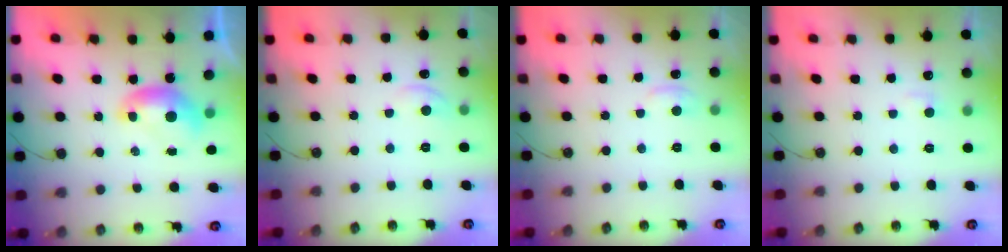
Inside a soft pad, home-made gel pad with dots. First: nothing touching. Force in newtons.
{"total": 1.1, "press": 0.7, "slide": 0.8}
{"total": 1.8, "press": 1.7, "slide": 0.6}
{"total": 2.1, "press": 2.1, "slide": 0.6}